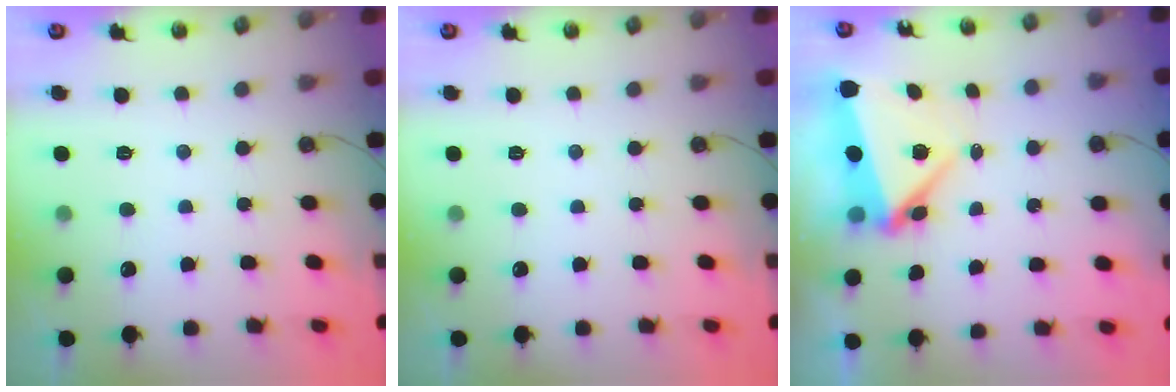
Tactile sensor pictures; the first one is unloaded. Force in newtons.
{"total": 0.0}
{"total": 6.0, "press": 5.7, "slide": 1.8}